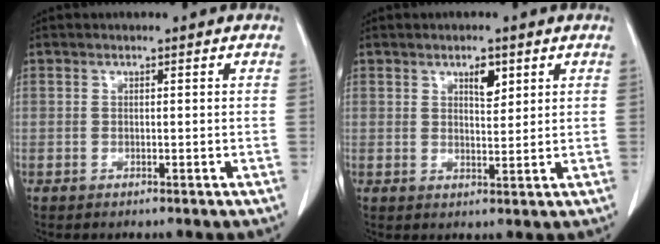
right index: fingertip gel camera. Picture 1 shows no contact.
{"total": 3.1, "force": [1.7, 1.2, 2.3], "torque": [-0.037, -0.003, 0.030]}